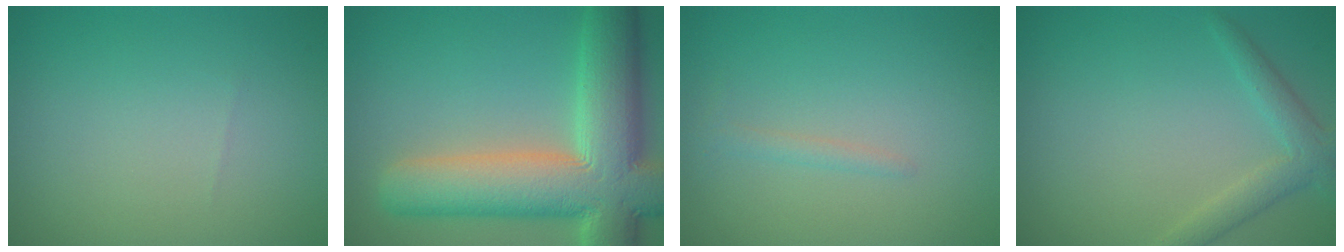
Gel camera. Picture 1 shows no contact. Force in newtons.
{"total": 12.6, "press": 12.6, "slide": 1.2}
{"total": 1.0, "press": 1.0, "slide": 0.0}
{"total": 2.6, "press": 2.5, "slide": 0.1}